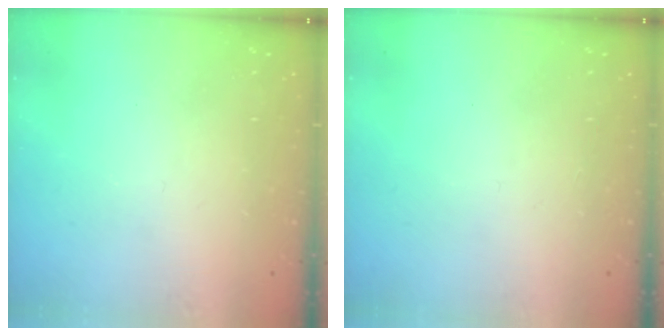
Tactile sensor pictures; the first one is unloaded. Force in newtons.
{"total": 0.0}